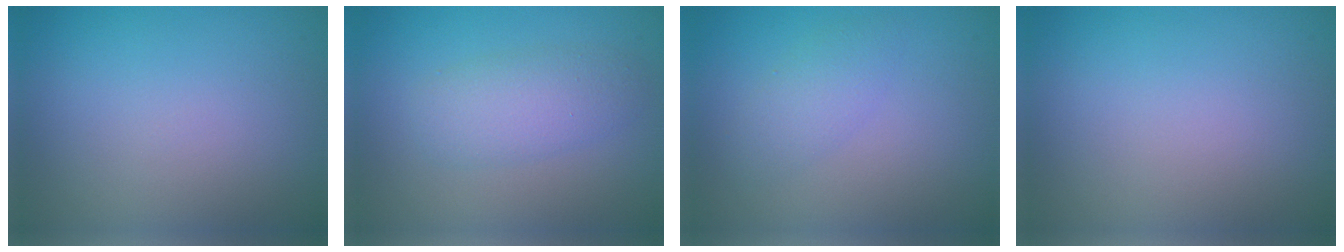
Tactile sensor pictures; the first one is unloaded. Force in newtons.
{"total": 2.4, "press": 2.3, "slide": 0.1}
{"total": 2.0, "press": 2.0, "slide": 0.1}
{"total": 0.0}